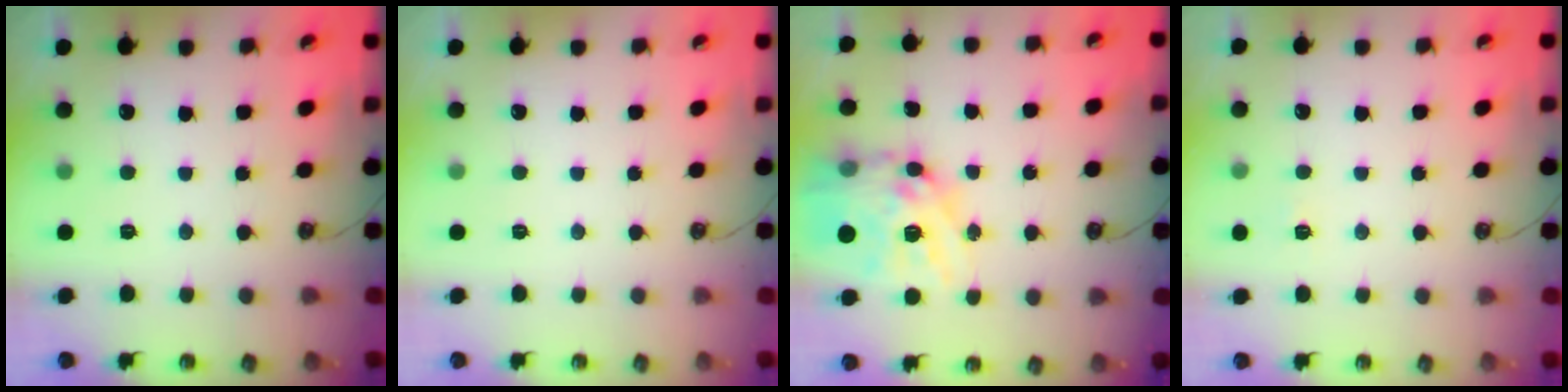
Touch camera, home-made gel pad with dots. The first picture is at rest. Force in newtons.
{"total": 0.0}
{"total": 19.6, "press": 19.5, "slide": 1.8}
{"total": 4.0, "press": 4.0, "slide": 0.4}